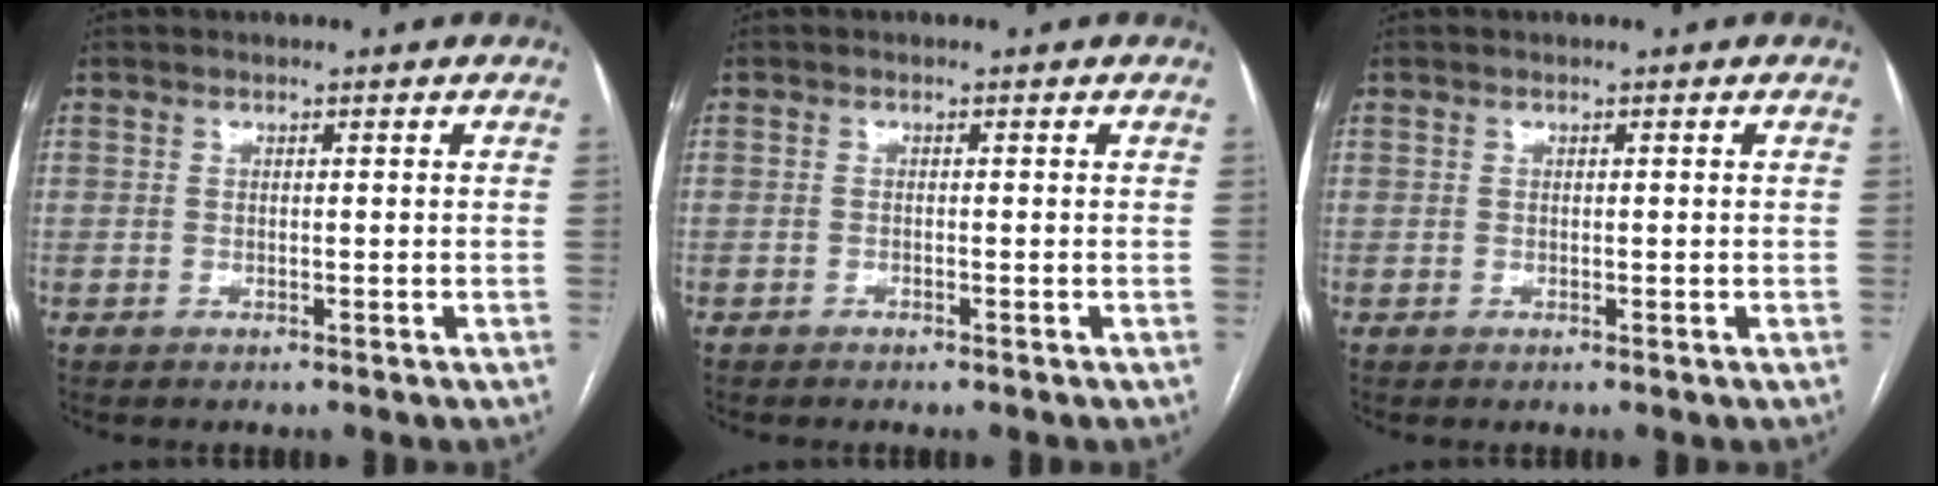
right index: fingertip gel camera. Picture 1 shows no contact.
{"total": 0.0}
{"total": 0.0}